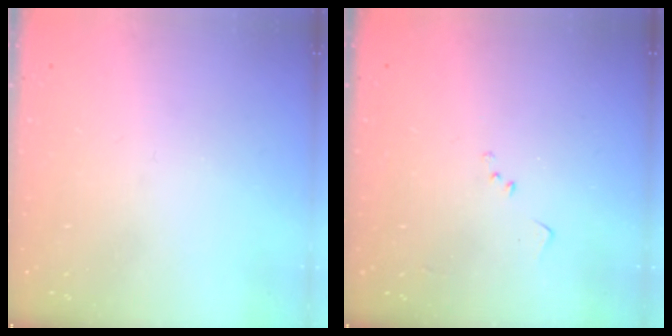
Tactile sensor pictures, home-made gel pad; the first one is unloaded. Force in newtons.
{"total": 8.2, "press": 8.1, "slide": 1.0}